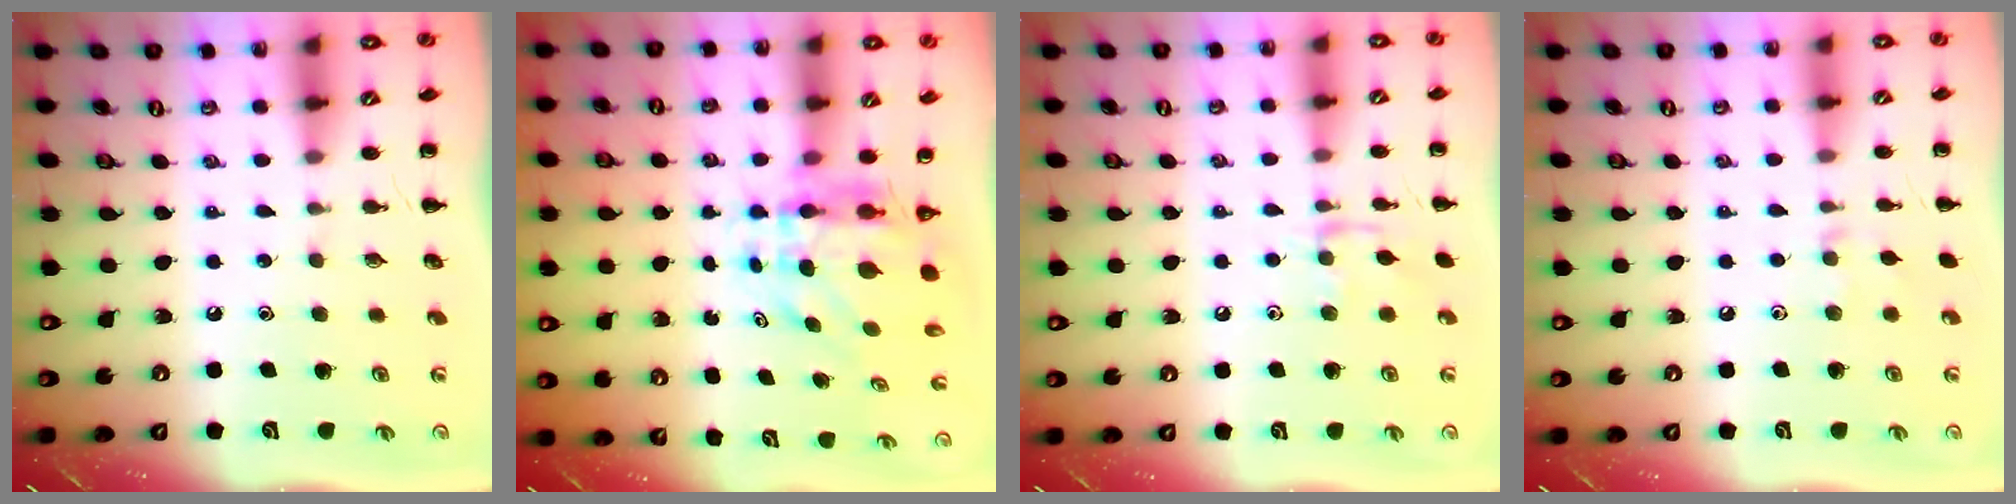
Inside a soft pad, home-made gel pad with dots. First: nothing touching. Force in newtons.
{"total": 6.2, "press": 6.0, "slide": 1.7}
{"total": 6.9, "press": 6.8, "slide": 0.5}
{"total": 3.7, "press": 3.4, "slide": 1.4}